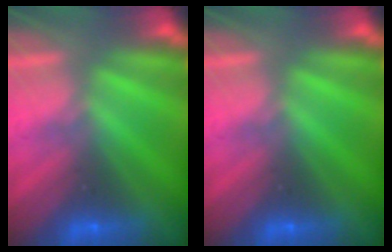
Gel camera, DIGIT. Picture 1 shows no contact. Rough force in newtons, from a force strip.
{"total": 0.0}